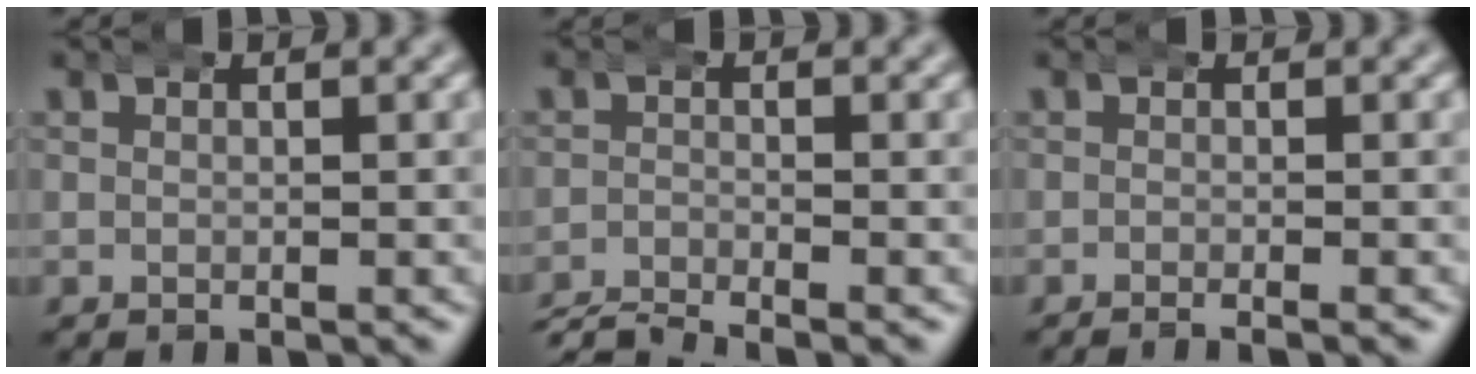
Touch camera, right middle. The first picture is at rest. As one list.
[{"total": 4.1, "force": [-3.9, 0.9, 0.9], "torque": [-0.017, -0.015, -0.064]}, {"total": 1.6, "force": [-1.4, 0.0, 0.6], "torque": [-0.004, -0.001, -0.026]}]